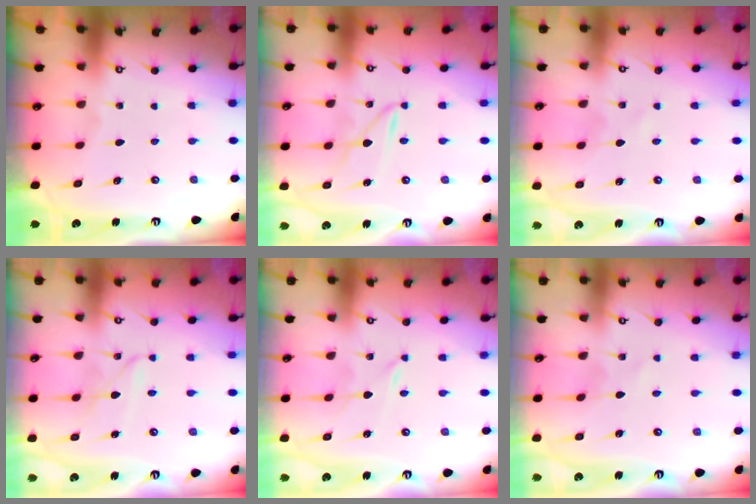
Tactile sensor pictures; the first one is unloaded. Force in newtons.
{"total": 2.0, "press": 2.0, "slide": 0.2}
{"total": 0.0}
{"total": 2.8, "press": 2.8, "slide": 0.3}
{"total": 0.0}
{"total": 1.0, "press": 1.0, "slide": 0.1}